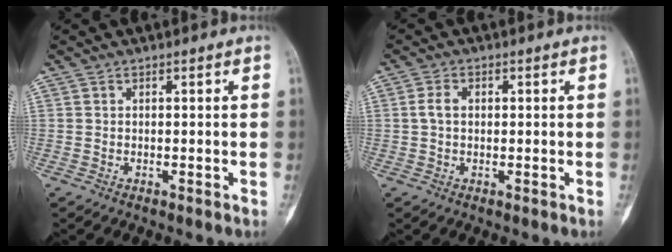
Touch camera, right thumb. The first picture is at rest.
{"total": 2.8, "force": [0.3, 1.8, 2.1], "torque": [-0.046, 0.008, 0.002]}